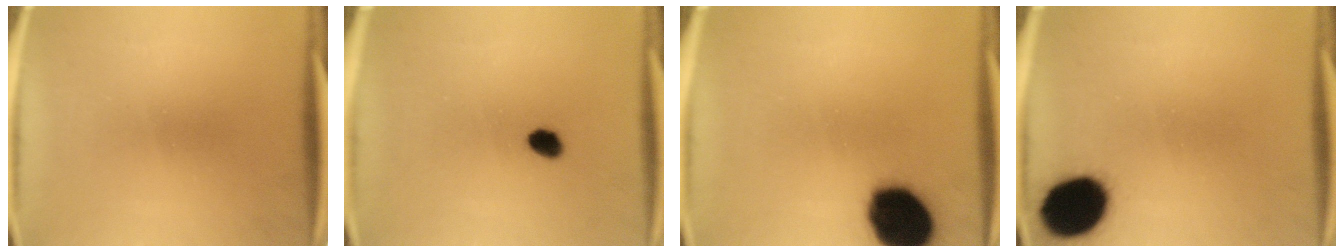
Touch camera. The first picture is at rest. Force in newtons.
{"total": 2.7}
{"total": 18.7}
{"total": 16.8}